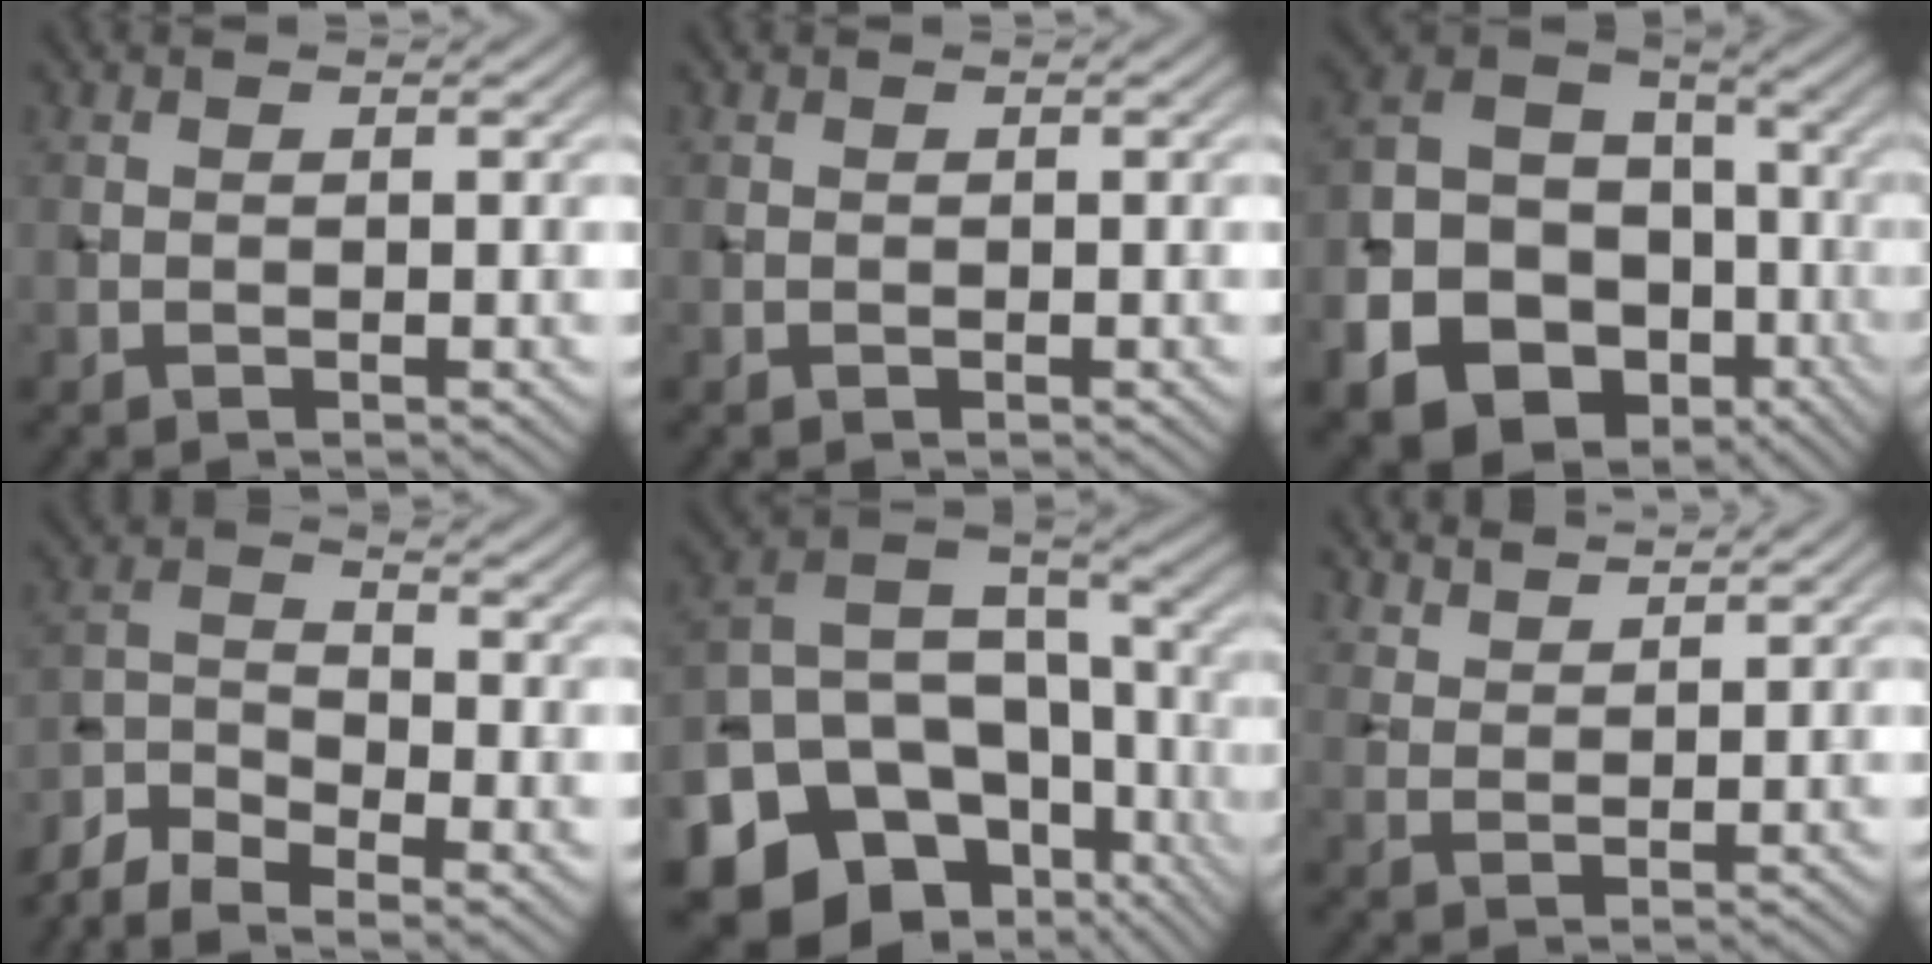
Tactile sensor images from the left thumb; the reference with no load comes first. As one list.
[{"total": 0.5, "force": [0.0, 0.5, 0.0], "torque": [0.003, -0.003, 0.000]}, {"total": 22.2, "force": [-9.8, 17.9, 8.7], "torque": [-0.201, -0.075, -0.168]}, {"total": 7.9, "force": [-5.8, 2.9, 4.6], "torque": [-0.099, -0.016, -0.126]}, {"total": 19.3, "force": [-8.0, 14.5, 10.0], "torque": [-0.239, -0.030, -0.092]}, {"total": 4.7, "force": [4.2, 1.0, 1.6], "torque": [-0.035, -0.010, 0.095]}]